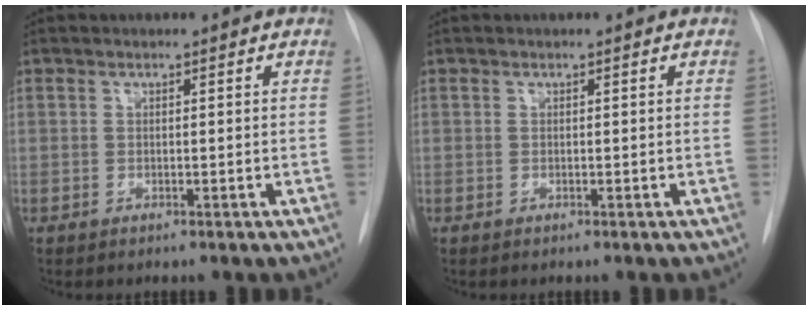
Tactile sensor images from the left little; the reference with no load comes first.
{"total": 0.0}